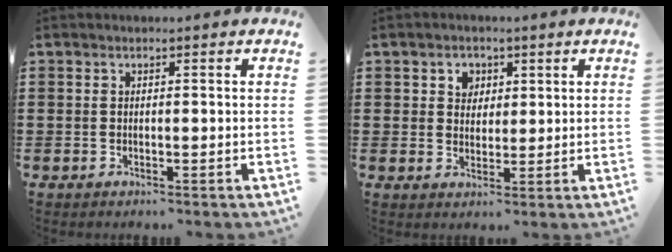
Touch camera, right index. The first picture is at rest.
{"total": 2.8, "force": [1.2, 2.5, 0.5], "torque": [-0.022, 0.013, 0.020]}